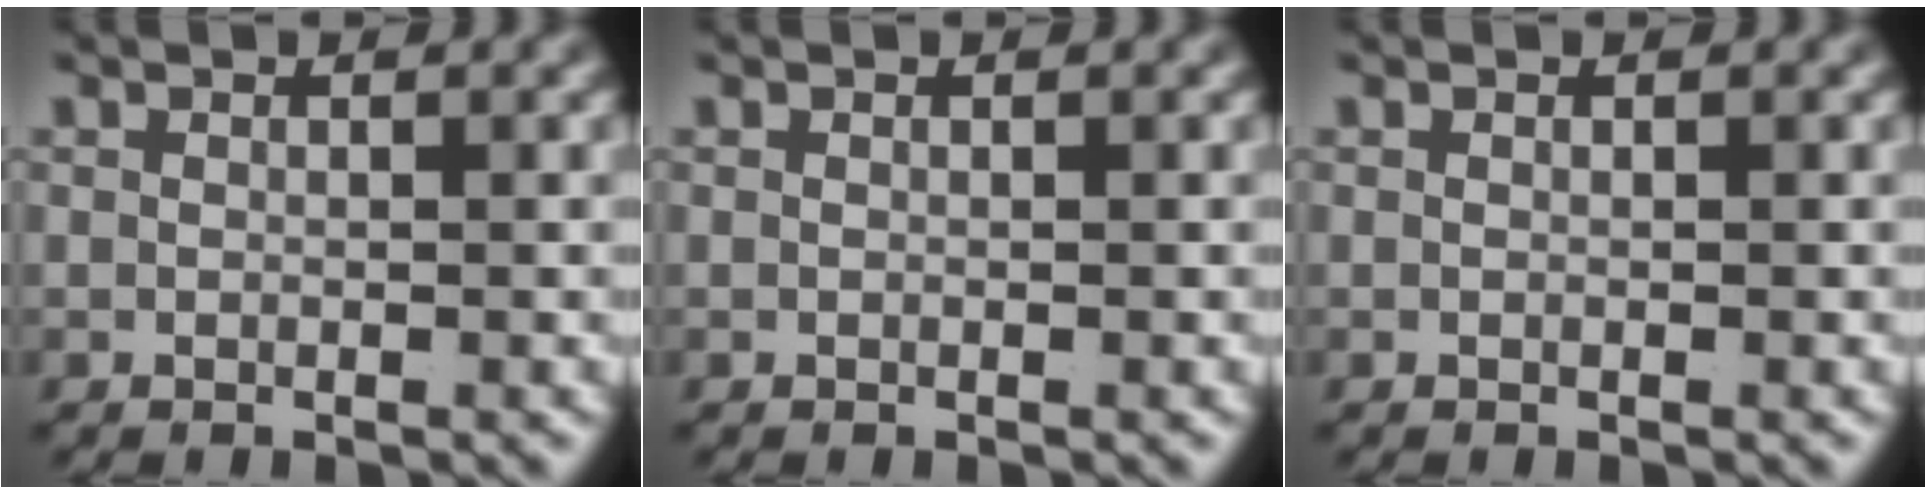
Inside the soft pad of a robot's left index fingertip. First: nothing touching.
{"total": 0.0}
{"total": 0.0}